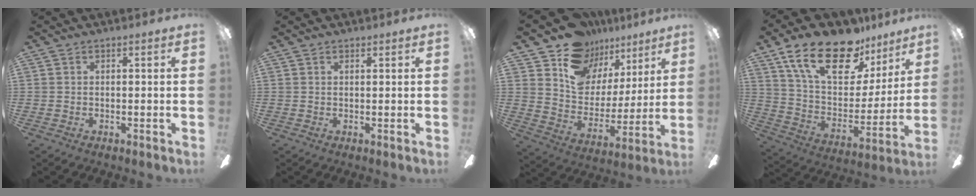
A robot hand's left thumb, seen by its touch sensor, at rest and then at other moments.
{"total": 0.9, "force": [0.7, 0.5, 0.1], "torque": [-0.002, 0.001, 0.014]}
{"total": 14.5, "force": [10.6, 9.2, 3.7], "torque": [-0.074, -0.084, 0.198]}
{"total": 22.4, "force": [15.1, 10.1, 12.9], "torque": [-0.224, -0.086, 0.268]}